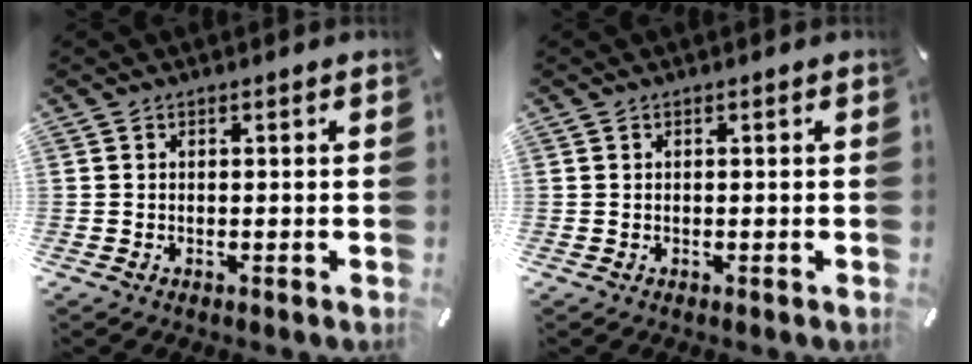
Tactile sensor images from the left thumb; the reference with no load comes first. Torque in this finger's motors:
{"motor_torque": [0.00, 0.00, -0.06, 0.00, 0.00]}